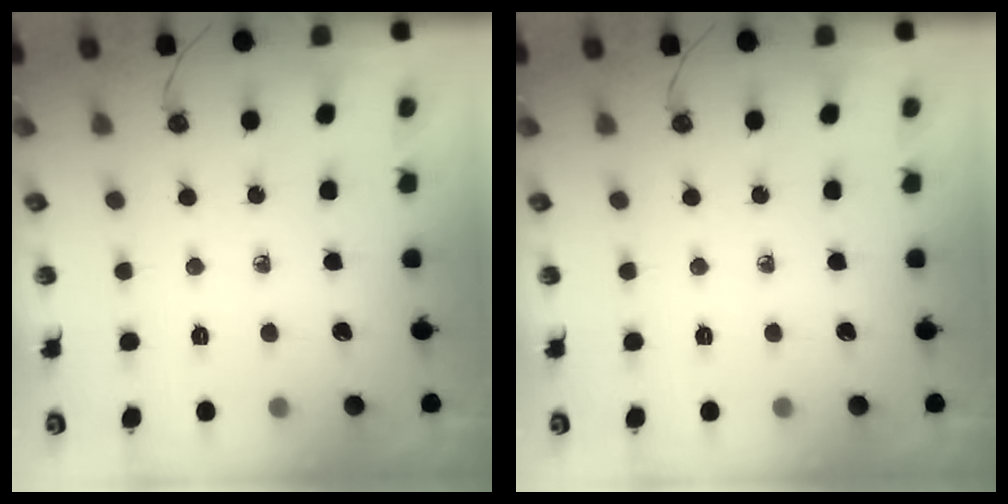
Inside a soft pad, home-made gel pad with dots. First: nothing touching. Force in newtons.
{"total": 0.0}